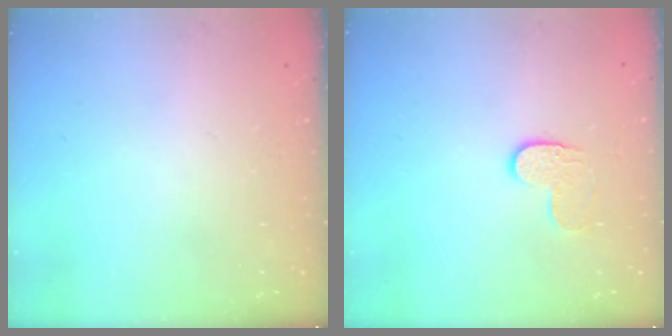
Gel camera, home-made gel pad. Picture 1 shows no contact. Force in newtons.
{"total": 6.3, "press": 6.3, "slide": 0.4}